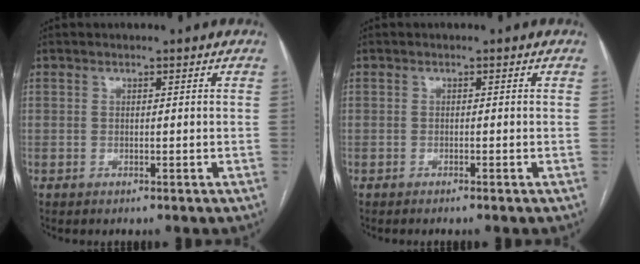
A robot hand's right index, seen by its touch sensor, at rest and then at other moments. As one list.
[{"total": 1.0, "force": [-0.8, -0.3, 0.5], "torque": [-0.007, 0.002, -0.013]}]